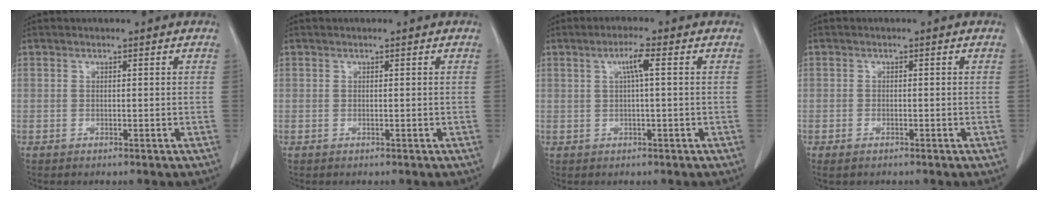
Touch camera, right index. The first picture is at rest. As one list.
[{"total": 0.0}, {"total": 3.4, "force": [0.9, 0.4, 3.2], "torque": [-0.064, 0.008, 0.017]}, {"total": 2.0, "force": [-1.1, 1.1, 1.2], "torque": [-0.028, -0.001, -0.012]}]